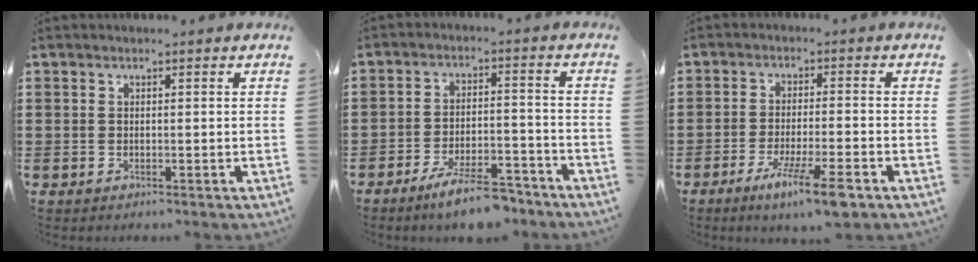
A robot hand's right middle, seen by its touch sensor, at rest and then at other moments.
{"total": 7.5, "force": [-6.3, 1.2, 4.0], "torque": [-0.070, 0.004, -0.116]}
{"total": 7.8, "force": [-5.0, 0.5, 6.0], "torque": [-0.110, -0.011, -0.089]}